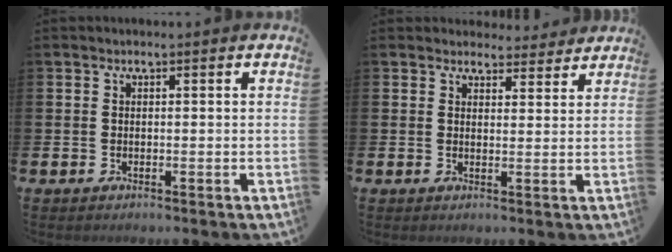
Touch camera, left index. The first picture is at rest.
{"total": 3.3, "force": [3.2, 0.9, -0.1], "torque": [0.009, -0.019, 0.055]}